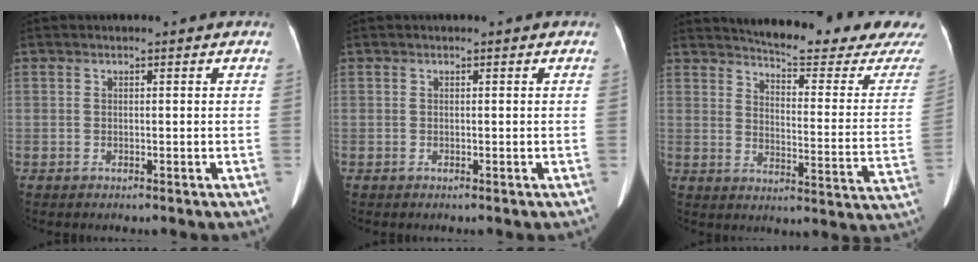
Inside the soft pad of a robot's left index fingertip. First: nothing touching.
{"total": 0.0}
{"total": 20.8, "force": [19.7, 0.1, 6.6], "torque": [-0.101, -0.112, 0.232]}